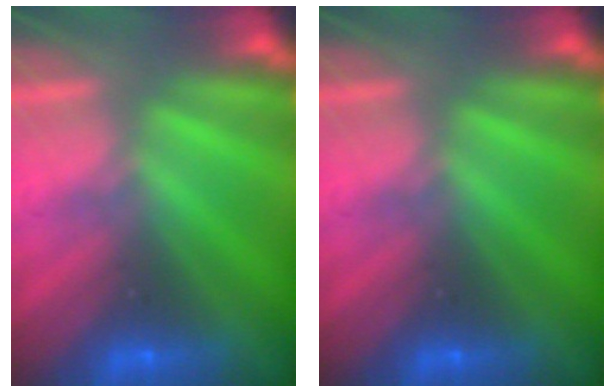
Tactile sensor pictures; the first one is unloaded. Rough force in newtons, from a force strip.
{"total": 0.0}